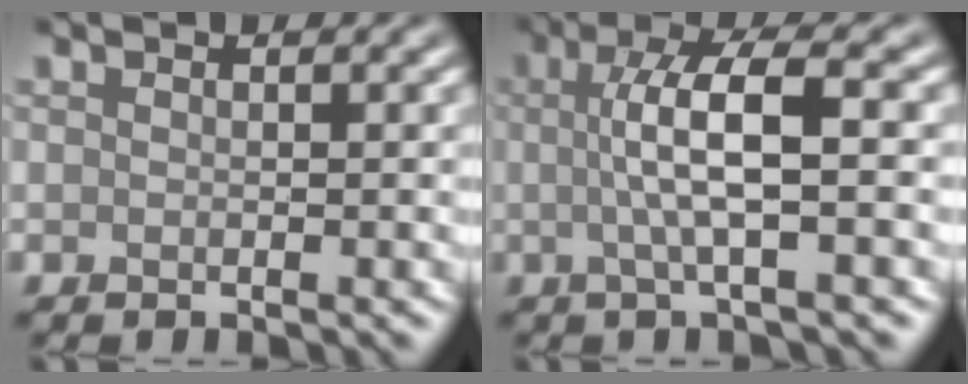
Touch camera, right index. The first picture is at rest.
{"total": 5.6, "force": [0.2, 1.2, 5.5], "torque": [-0.100, 0.008, 0.000]}